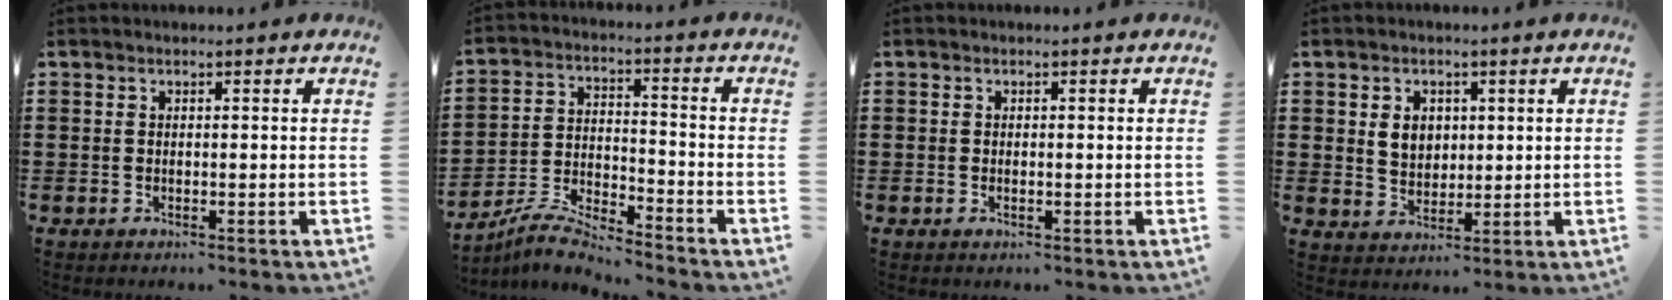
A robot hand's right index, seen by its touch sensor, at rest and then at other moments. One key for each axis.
{"total": 6.0, "fx": -5.8, "fy": 0.1, "fz": 1.5, "tx": -0.045, "ty": 0.000, "tz": -0.117}
{"total": 0.6, "fx": -0.2, "fy": 0.1, "fz": 0.6, "tx": -0.014, "ty": -0.006, "tz": -0.001}
{"total": 4.0, "fx": 1.0, "fy": 3.2, "fz": 2.1, "tx": -0.054, "ty": 0.012, "tz": 0.016}